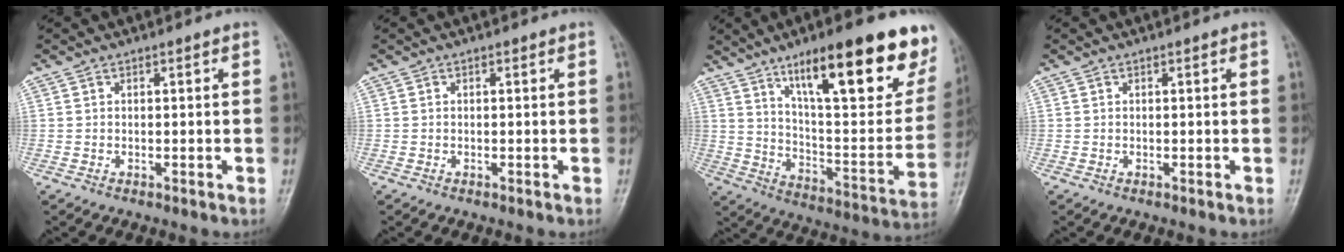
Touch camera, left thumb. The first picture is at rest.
{"total": 0.0}
{"total": 27.7, "force": [16.2, 7.7, 21.1], "torque": [-0.265, -0.047, 0.254]}
{"total": 0.0}